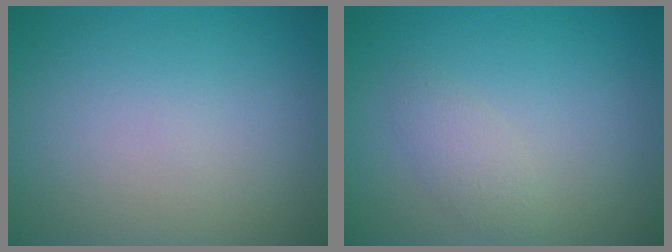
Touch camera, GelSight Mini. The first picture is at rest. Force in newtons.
{"total": 1.6, "press": 1.6, "slide": 0.2}